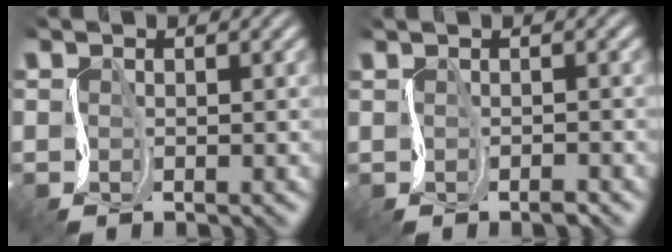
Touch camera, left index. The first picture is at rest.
{"total": 0.9, "force": [-0.4, 0.2, 0.8], "torque": [-0.015, -0.004, -0.005]}